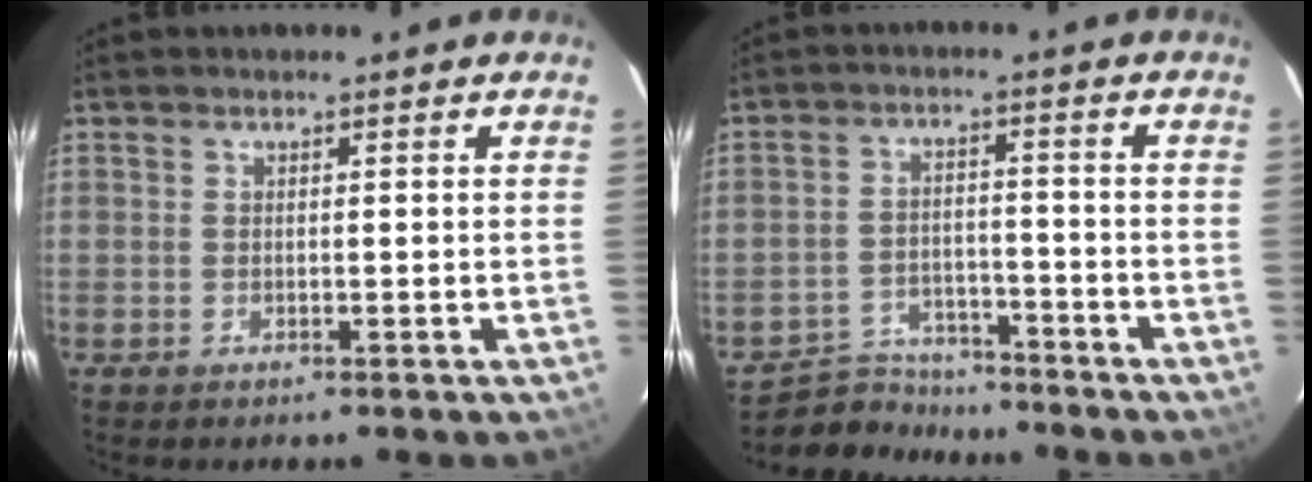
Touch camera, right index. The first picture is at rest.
{"total": 7.7, "force": [-7.1, 2.9, 0.1], "torque": [-0.027, 0.014, -0.117]}